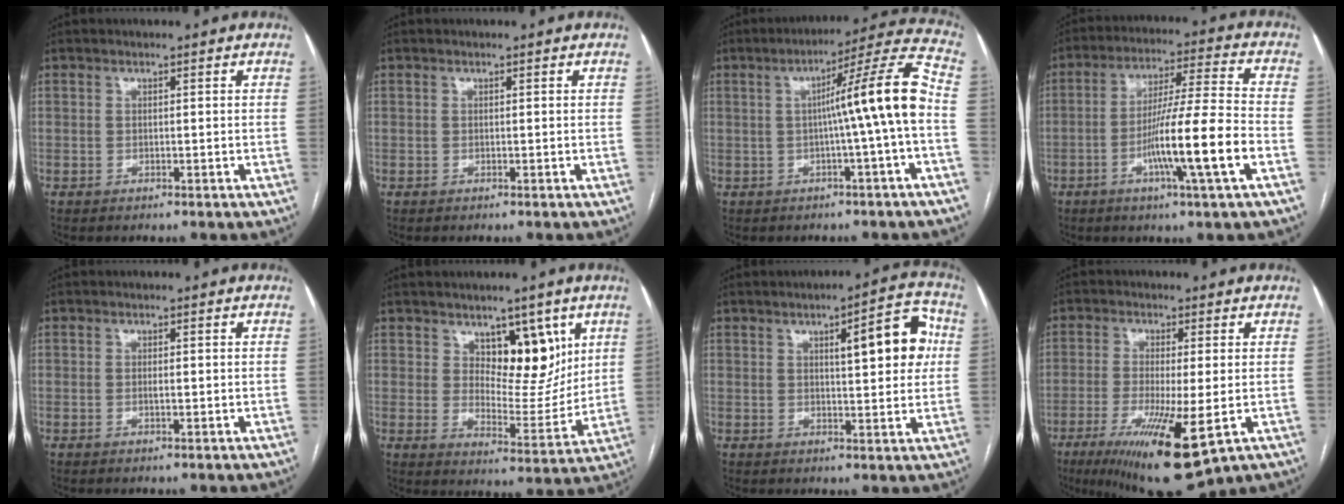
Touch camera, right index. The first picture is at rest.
{"total": 0.0}
{"total": 11.5, "force": [-0.9, -1.6, 11.4], "torque": [-0.161, 0.022, -0.014]}
{"total": 13.2, "force": [-4.4, -1.1, 12.4], "torque": [-0.221, -0.005, -0.080]}
{"total": 1.0, "force": [0.0, 0.2, 1.0], "torque": [-0.019, 0.001, 0.002]}
{"total": 10.1, "force": [5.1, 5.0, 7.1], "torque": [-0.093, -0.005, 0.090]}
{"total": 9.8, "force": [2.3, 2.3, 9.2], "torque": [-0.119, 0.020, 0.029]}
{"total": 13.8, "force": [-5.5, 2.0, 12.5], "torque": [-0.214, -0.042, -0.082]}